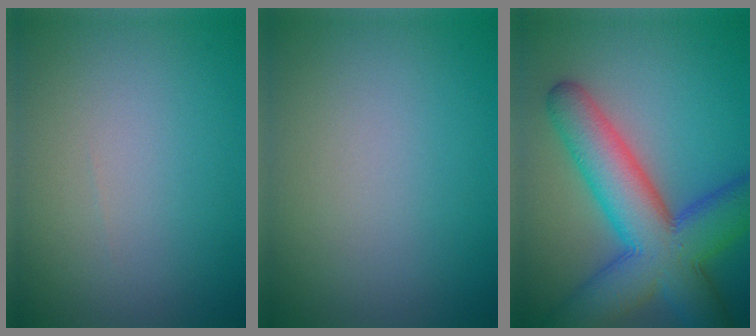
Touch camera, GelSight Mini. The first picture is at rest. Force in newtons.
{"total": 0.0}
{"total": 11.3, "press": 11.3, "slide": 0.3}